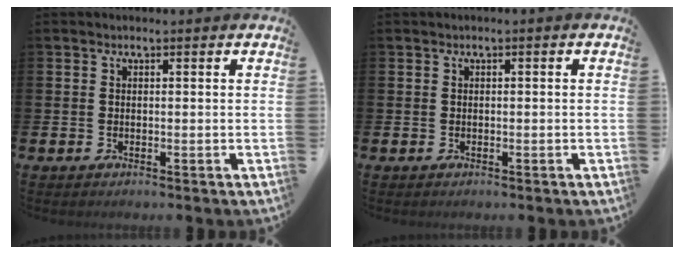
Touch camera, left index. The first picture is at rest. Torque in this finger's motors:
{"motor_torque": [0.39, -1.75, 0.40, 0.09]}